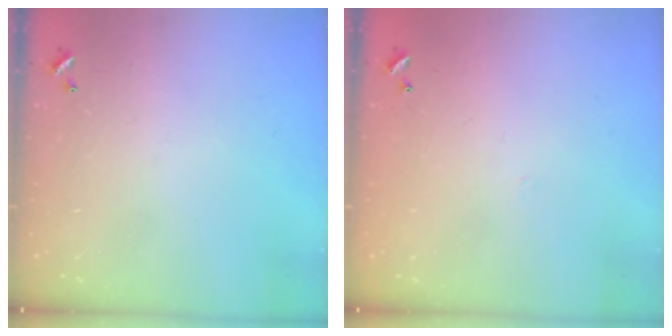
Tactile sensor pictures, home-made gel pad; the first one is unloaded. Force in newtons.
{"total": 4.5, "press": 4.4, "slide": 0.4}